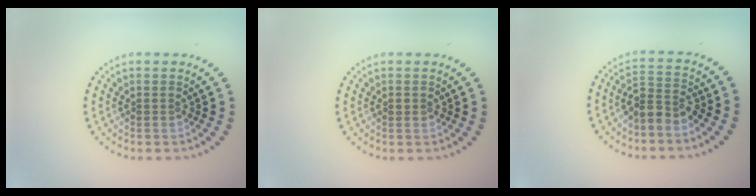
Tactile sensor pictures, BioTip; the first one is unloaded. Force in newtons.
{"total": 0.8, "press": 0.8, "slide": 0.0}
{"total": 2.7, "press": 2.3, "slide": 1.4}